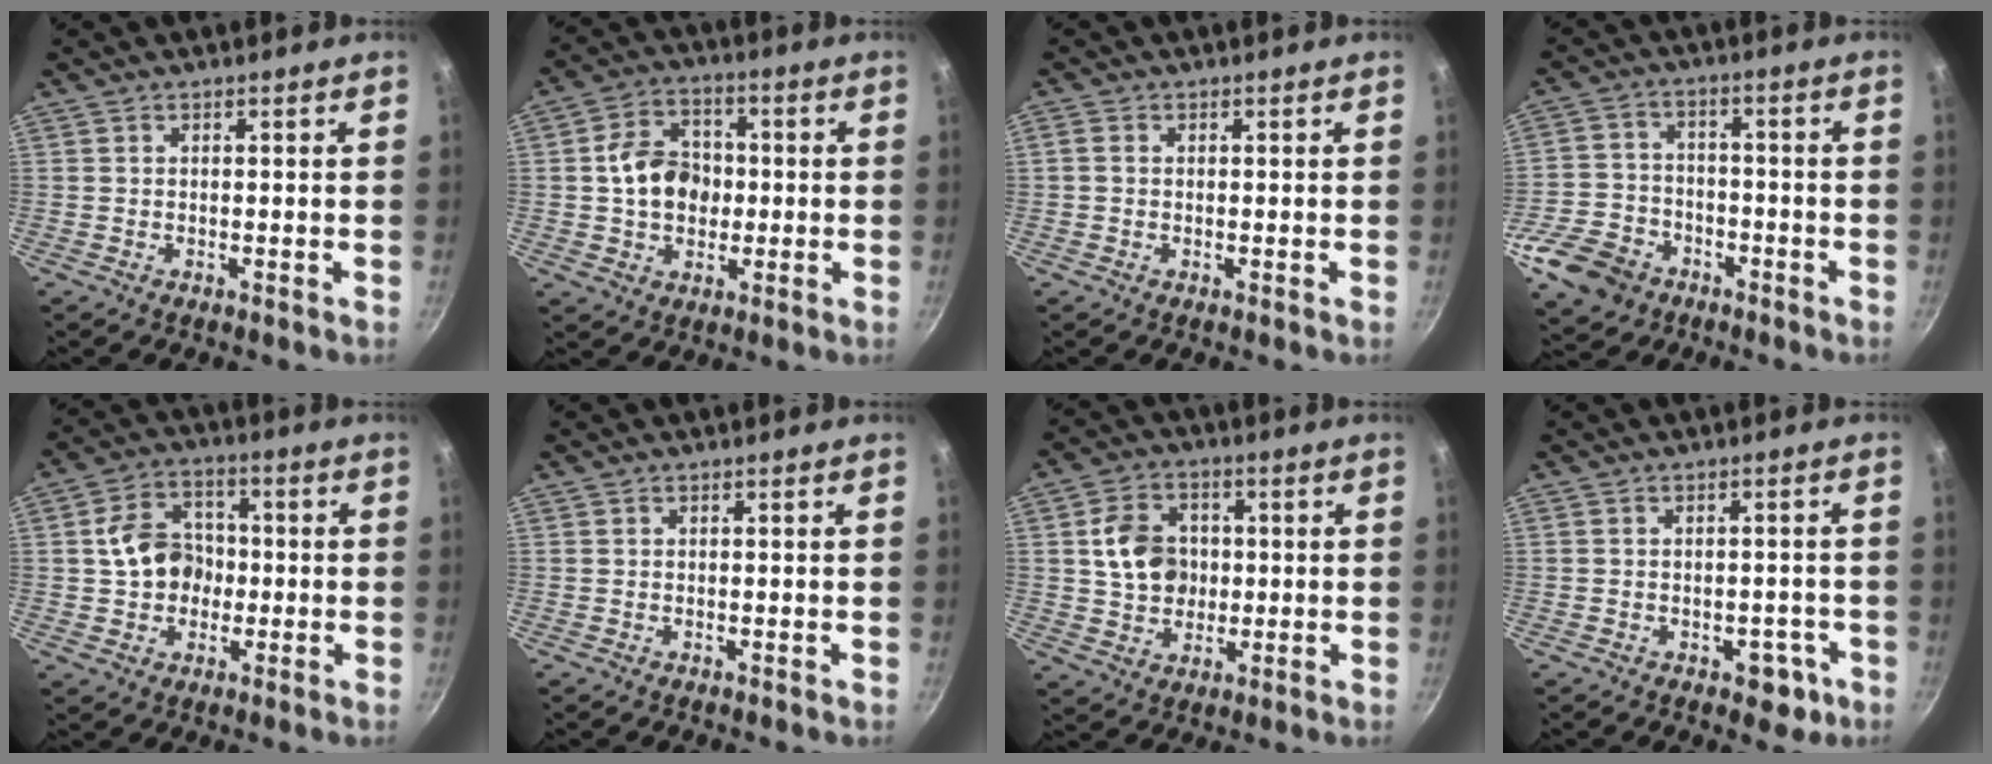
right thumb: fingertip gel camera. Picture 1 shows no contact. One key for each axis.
{"total": 10.6, "fx": 0.0, "fy": 8.3, "fz": 6.6, "tx": -0.086, "ty": 0.017, "tz": -0.007}
{"total": 1.3, "fx": 0.1, "fy": 1.1, "fz": 0.7, "tx": -0.014, "ty": 0.005, "tz": -0.002}
{"total": 12.0, "fx": -6.0, "fy": 8.9, "fz": 5.4, "tx": -0.096, "ty": 0.040, "tz": -0.108}
{"total": 9.9, "fx": -0.3, "fy": 8.1, "fz": 5.7, "tx": -0.070, "ty": 0.024, "tz": -0.011}
{"total": 0.0}
{"total": 10.0, "fx": 1.0, "fy": 8.2, "fz": 5.6, "tx": -0.072, "ty": 0.010, "tz": 0.016}
{"total": 4.6, "fx": -2.0, "fy": 3.0, "fz": 2.9, "tx": -0.010, "ty": 0.021, "tz": -0.011}